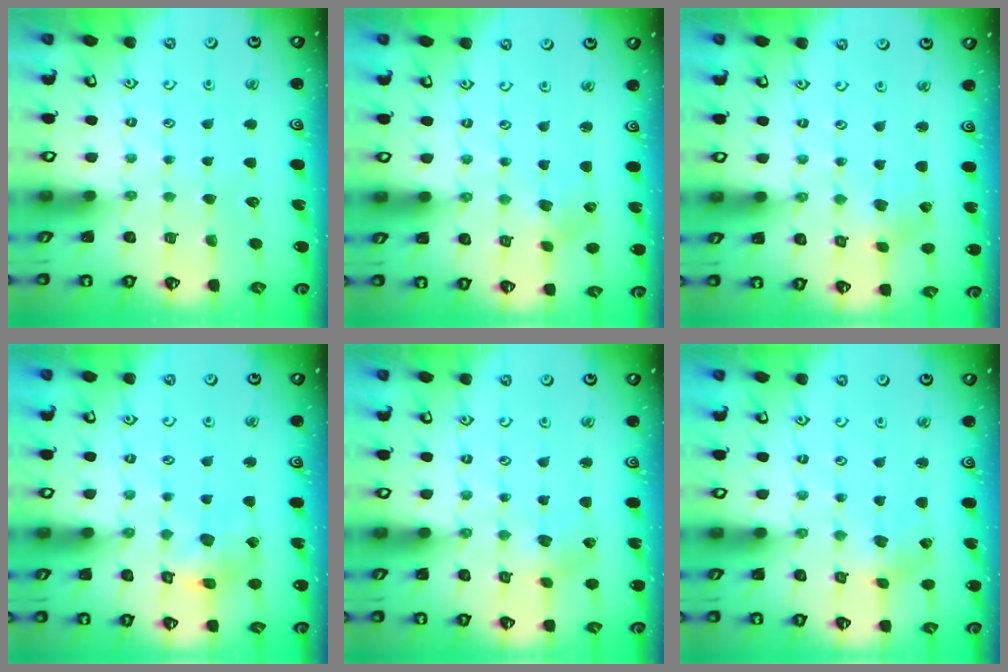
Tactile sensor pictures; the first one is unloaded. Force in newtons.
{"total": 2.6, "press": 2.6, "slide": 0.2}
{"total": 0.0}
{"total": 5.9, "press": 5.9, "slide": 0.6}
{"total": 1.9, "press": 1.9, "slide": 0.2}
{"total": 1.2, "press": 1.2, "slide": 0.2}